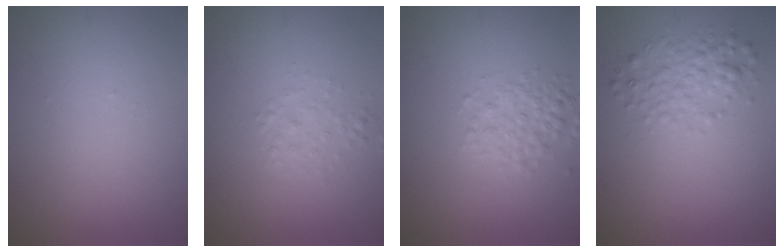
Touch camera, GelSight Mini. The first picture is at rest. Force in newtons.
{"total": 1.4, "press": 1.4, "slide": 0.0}
{"total": 2.4, "press": 2.4, "slide": 0.1}
{"total": 2.6, "press": 2.6, "slide": 0.0}